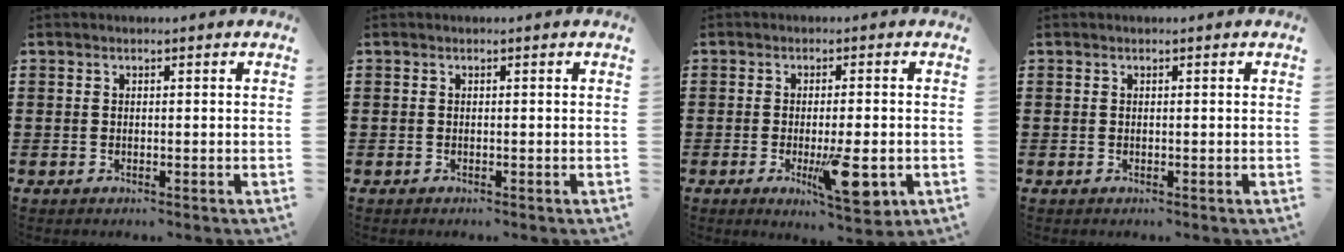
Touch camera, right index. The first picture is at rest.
{"total": 0.0}
{"total": 8.6, "force": [-2.6, 2.1, 7.9], "torque": [-0.143, -0.015, -0.039]}
{"total": 0.0}